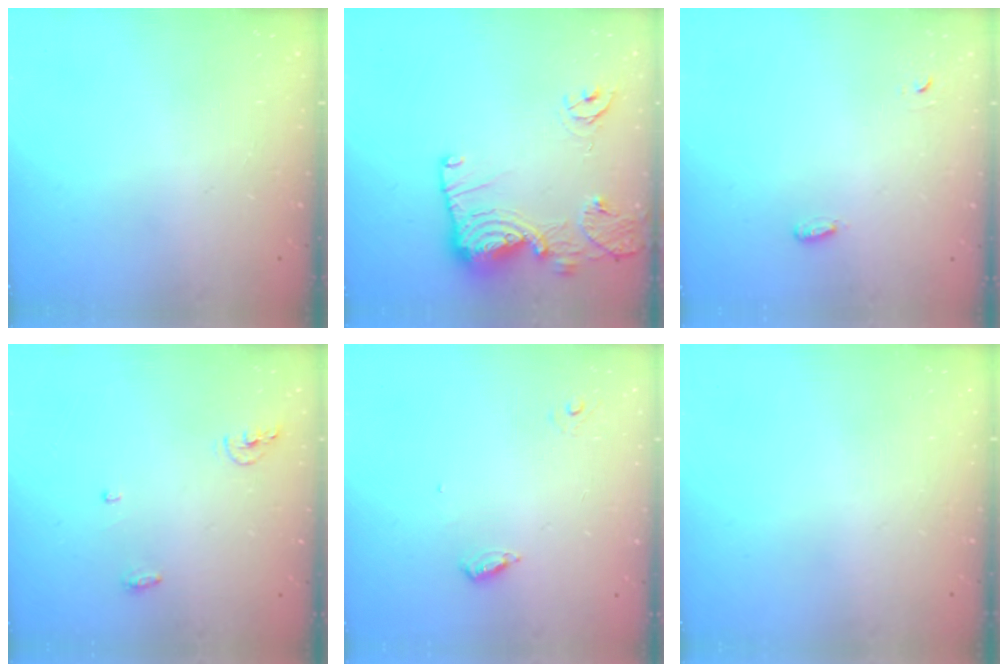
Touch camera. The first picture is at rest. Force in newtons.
{"total": 14.3, "press": 14.2, "slide": 1.4}
{"total": 2.8, "press": 2.7, "slide": 0.6}
{"total": 4.8, "press": 4.7, "slide": 0.8}
{"total": 4.6, "press": 4.6, "slide": 0.4}
{"total": 0.0}